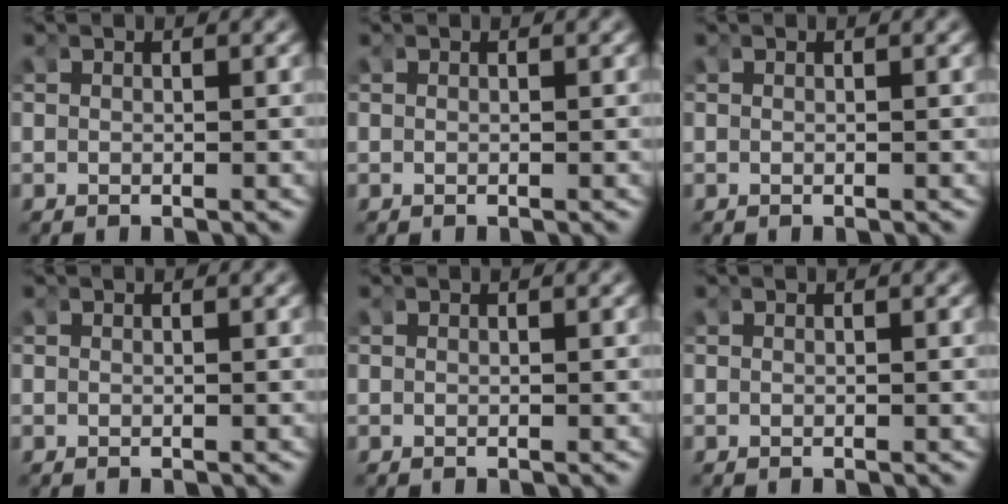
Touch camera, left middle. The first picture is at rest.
{"total": 0.0}
{"total": 0.0}
{"total": 0.0}
{"total": 0.0}
{"total": 0.0}